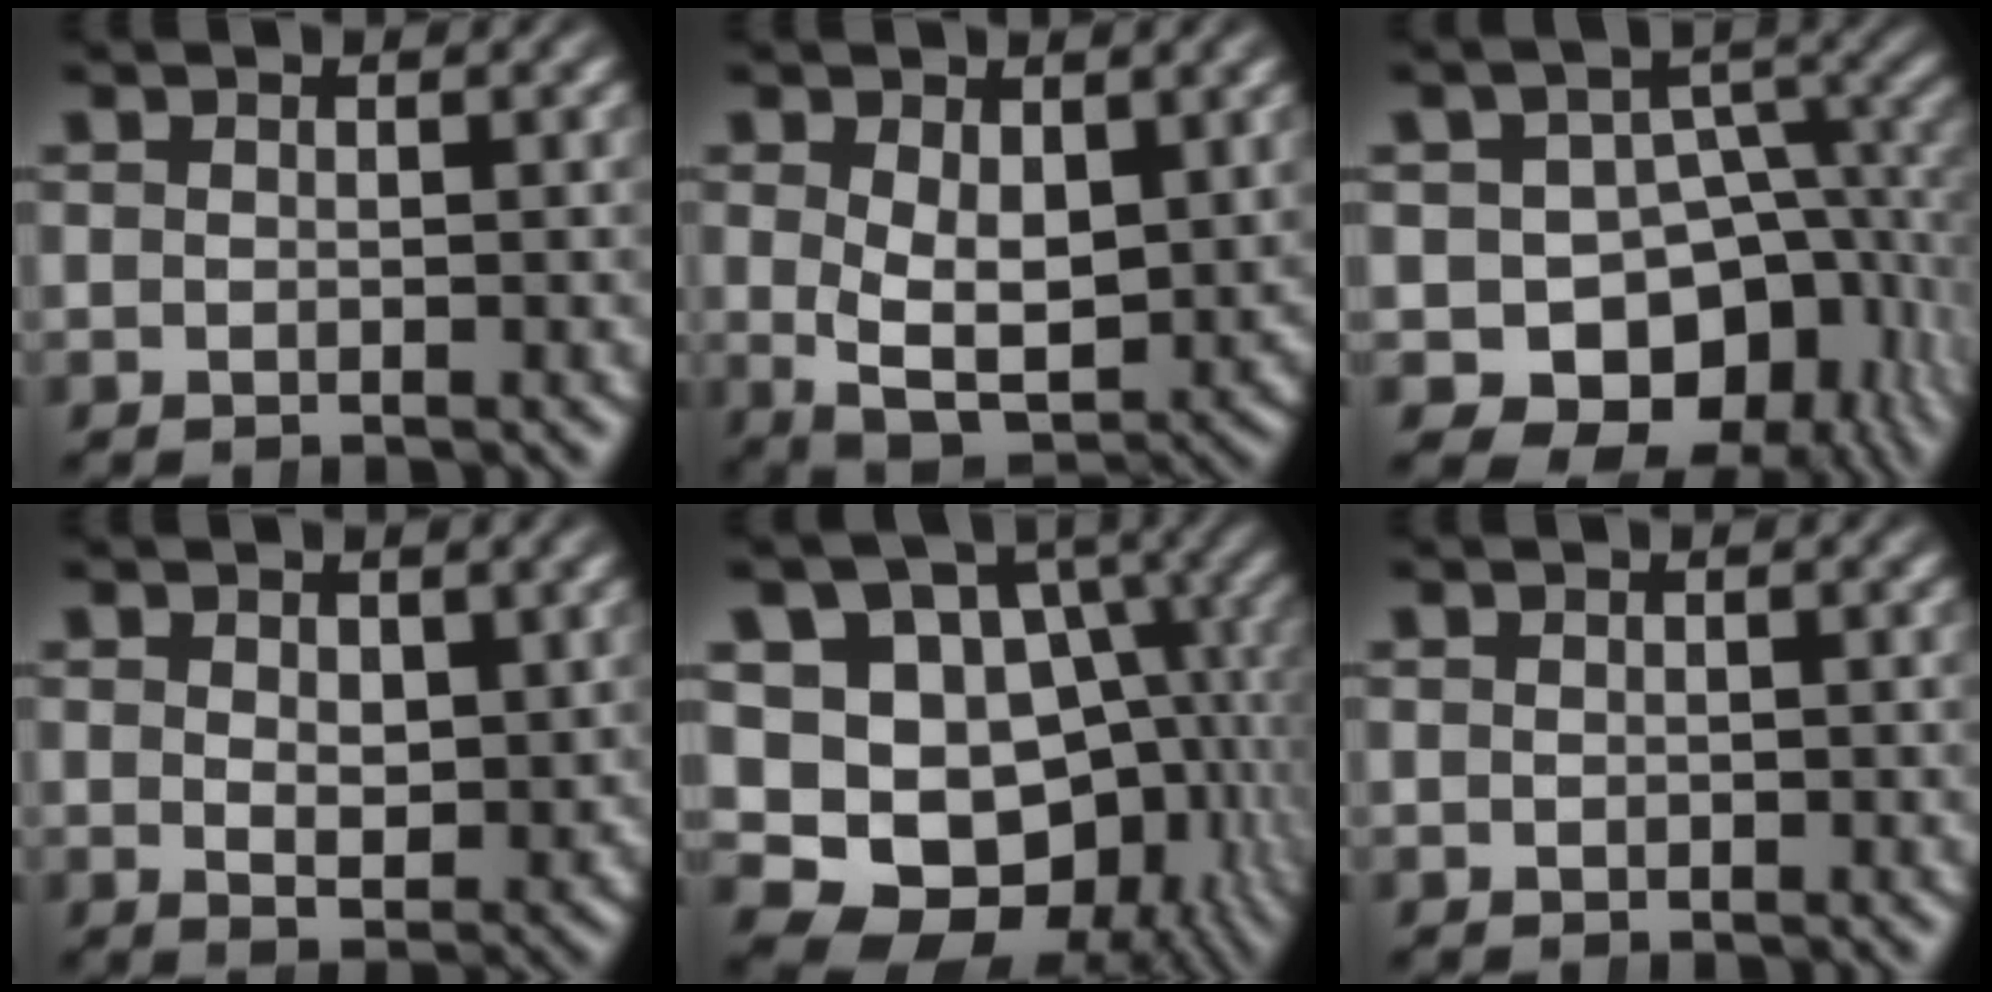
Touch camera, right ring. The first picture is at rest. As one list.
[{"total": 6.7, "force": [-0.8, 4.9, 4.5], "torque": [-0.085, -0.038, 0.001]}, {"total": 17.0, "force": [-4.7, 13.7, 8.8], "torque": [-0.155, -0.077, -0.057]}, {"total": 2.2, "force": [0.4, 1.1, 1.9], "torque": [-0.023, -0.020, 0.020]}, {"total": 23.8, "force": [-4.1, 20.0, 12.2], "torque": [-0.259, -0.101, -0.051]}, {"total": 0.0}]